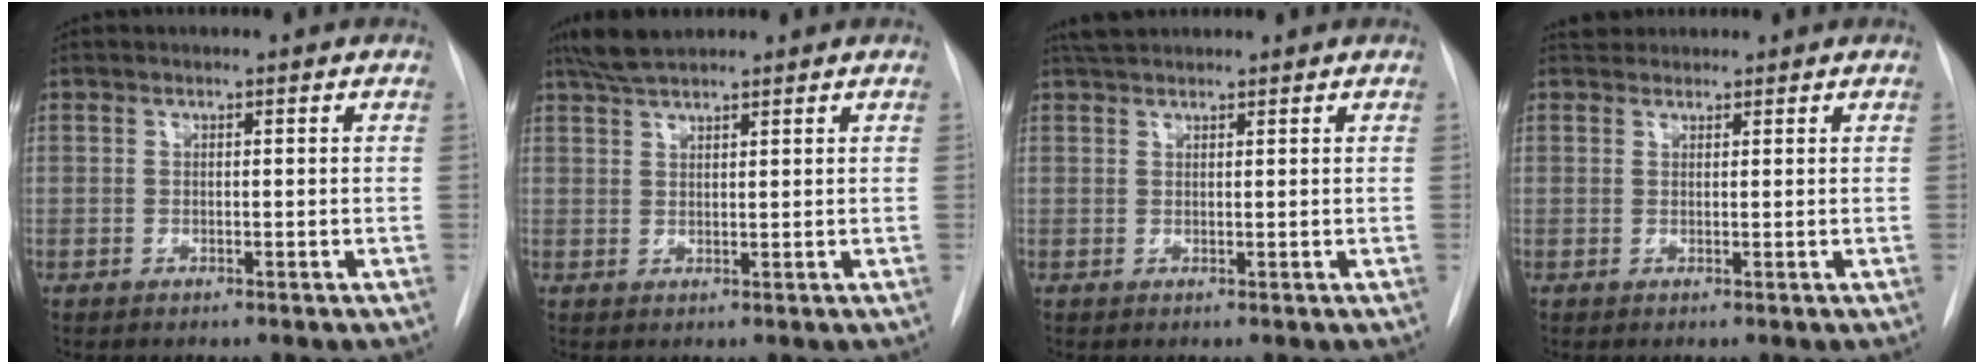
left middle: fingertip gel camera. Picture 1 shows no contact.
{"total": 4.6, "force": [4.0, 0.9, 2.2], "torque": [-0.048, 0.015, 0.076]}
{"total": 3.4, "force": [3.0, 0.9, 1.1], "torque": [-0.021, 0.025, 0.053]}
{"total": 2.1, "force": [1.9, 0.9, 0.0], "torque": [0.001, 0.018, 0.030]}